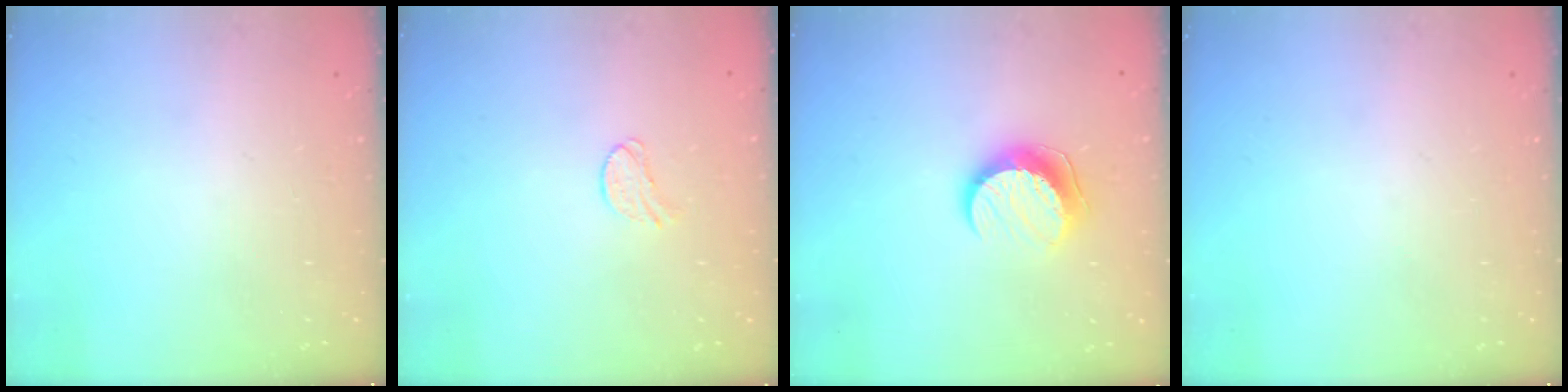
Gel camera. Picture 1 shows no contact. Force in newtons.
{"total": 6.3, "press": 6.3, "slide": 0.5}
{"total": 9.9, "press": 9.9, "slide": 0.5}
{"total": 0.0}